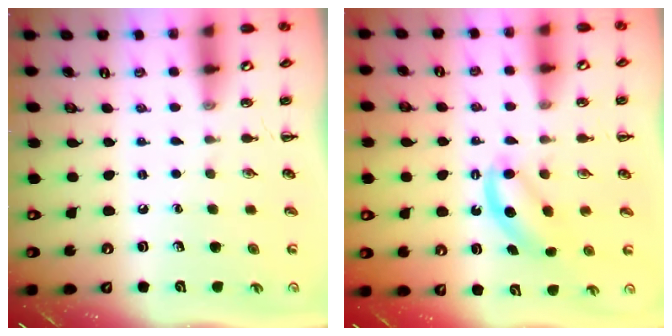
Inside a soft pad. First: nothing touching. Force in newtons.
{"total": 5.3, "press": 5.2, "slide": 1.1}